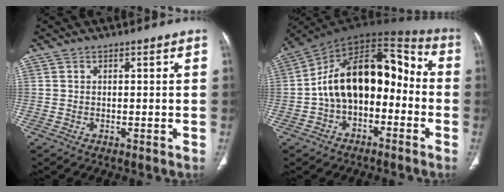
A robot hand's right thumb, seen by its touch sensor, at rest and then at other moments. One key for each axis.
{"total": 18.1, "fx": -2.6, "fy": 11.3, "fz": 13.9, "tx": -0.192, "ty": 0.076, "tz": -0.052}